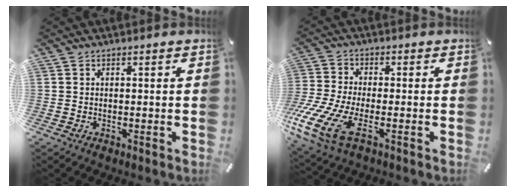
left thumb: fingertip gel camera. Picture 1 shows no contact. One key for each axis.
{"total": 13.2, "fx": -5.1, "fy": 6.5, "fz": 10.2, "tx": -0.229, "ty": 0.006, "tz": -0.091}